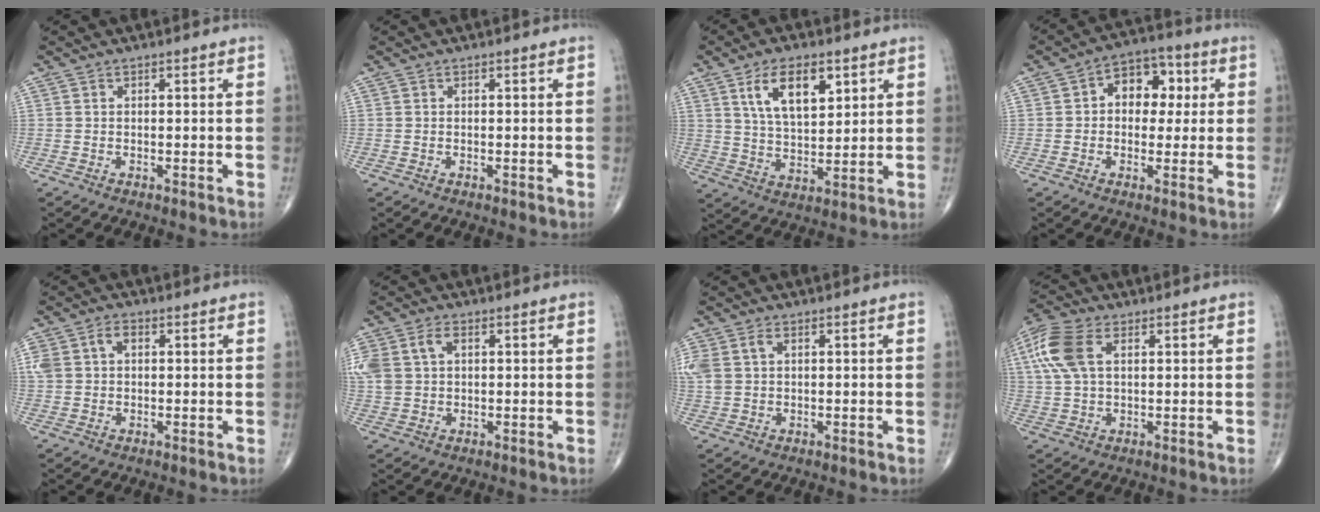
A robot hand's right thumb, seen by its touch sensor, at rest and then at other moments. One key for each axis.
{"total": 0.0}
{"total": 11.1, "fx": 5.0, "fy": 5.4, "fz": 8.3, "tx": -0.127, "ty": -0.022, "tz": 0.097}
{"total": 9.7, "fx": 1.7, "fy": 6.9, "fz": 6.6, "tx": -0.051, "ty": 0.021, "tz": 0.016}
{"total": 6.1, "fx": 1.4, "fy": 4.3, "fz": 4.1, "tx": -0.094, "ty": 0.024, "tz": 0.033}
{"total": 9.8, "fx": 2.5, "fy": 6.9, "fz": 6.5, "tx": -0.177, "ty": 0.017, "tz": 0.055}
{"total": 6.5, "fx": 1.8, "fy": 4.4, "fz": 4.5, "tx": -0.127, "ty": 0.018, "tz": 0.044}
{"total": 11.0, "fx": 3.4, "fy": 6.1, "fz": 8.5, "tx": -0.207, "ty": 0.016, "tz": 0.068}